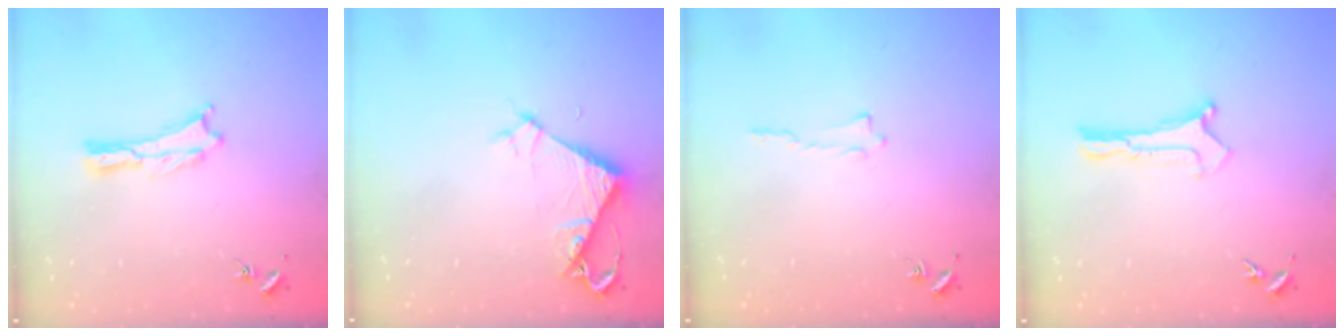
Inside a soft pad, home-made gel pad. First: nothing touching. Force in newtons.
{"total": 5.1, "press": 5.1, "slide": 0.4}
{"total": 0.0}
{"total": 0.0}